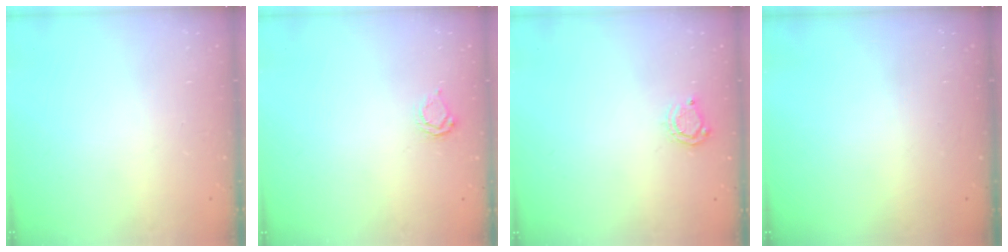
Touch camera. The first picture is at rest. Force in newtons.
{"total": 2.3, "press": 2.3, "slide": 0.2}
{"total": 5.1, "press": 5.1, "slide": 0.4}
{"total": 0.0}